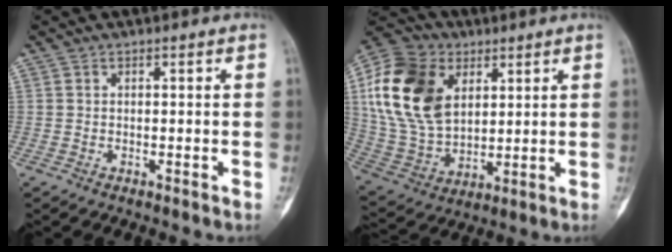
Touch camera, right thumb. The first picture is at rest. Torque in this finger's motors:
{"motor_torque": [0.86, 2.82, 0.84, -0.41, 0.20]}